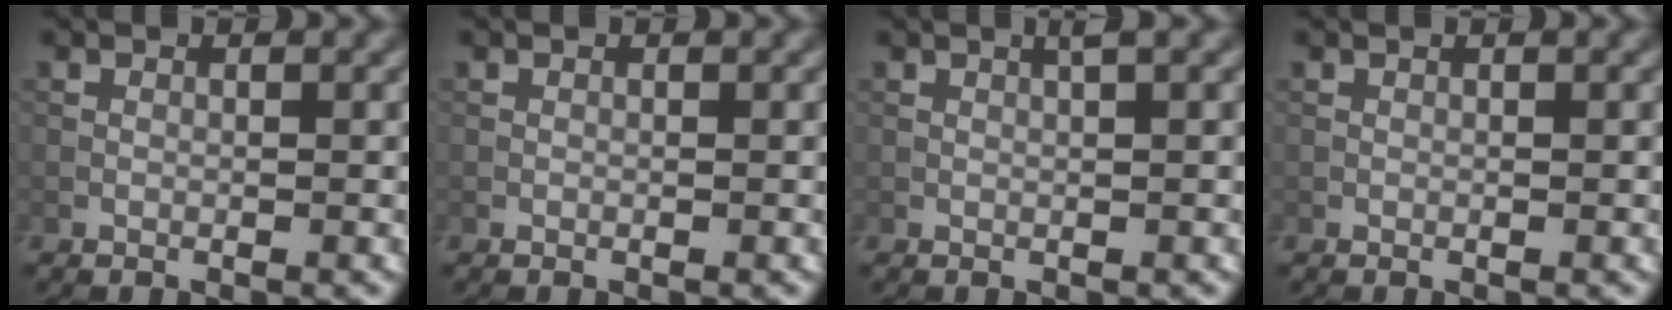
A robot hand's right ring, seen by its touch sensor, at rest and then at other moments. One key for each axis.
{"total": 0.0}
{"total": 0.9, "fx": 0.4, "fy": -0.1, "fz": 0.8, "tx": -0.017, "ty": 0.004, "tz": 0.006}
{"total": 0.0}